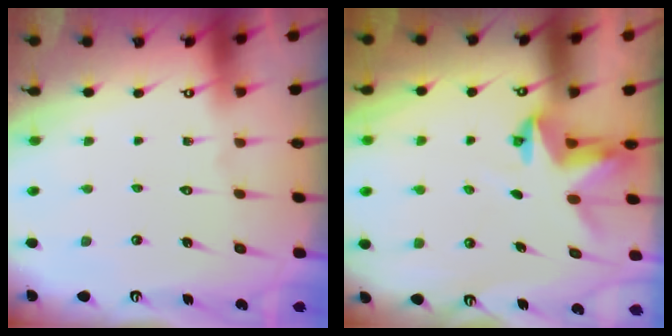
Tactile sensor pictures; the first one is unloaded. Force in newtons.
{"total": 3.4, "press": 3.4, "slide": 0.2}